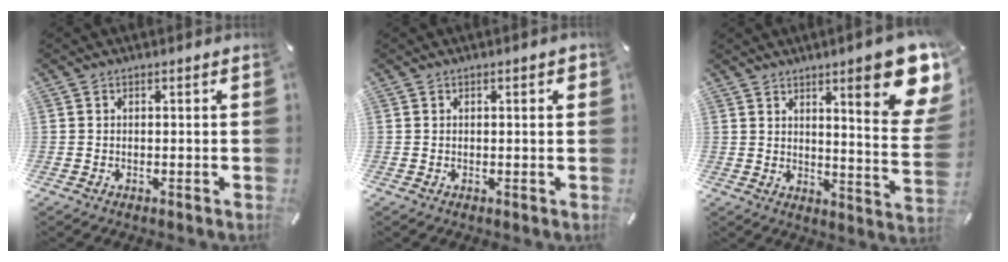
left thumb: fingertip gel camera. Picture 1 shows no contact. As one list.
[{"total": 1.0, "force": [0.3, 0.2, 0.9], "torque": [-0.009, -0.001, 0.002]}, {"total": 18.0, "force": [9.7, 3.9, 14.7], "torque": [-0.203, -0.065, 0.145]}]